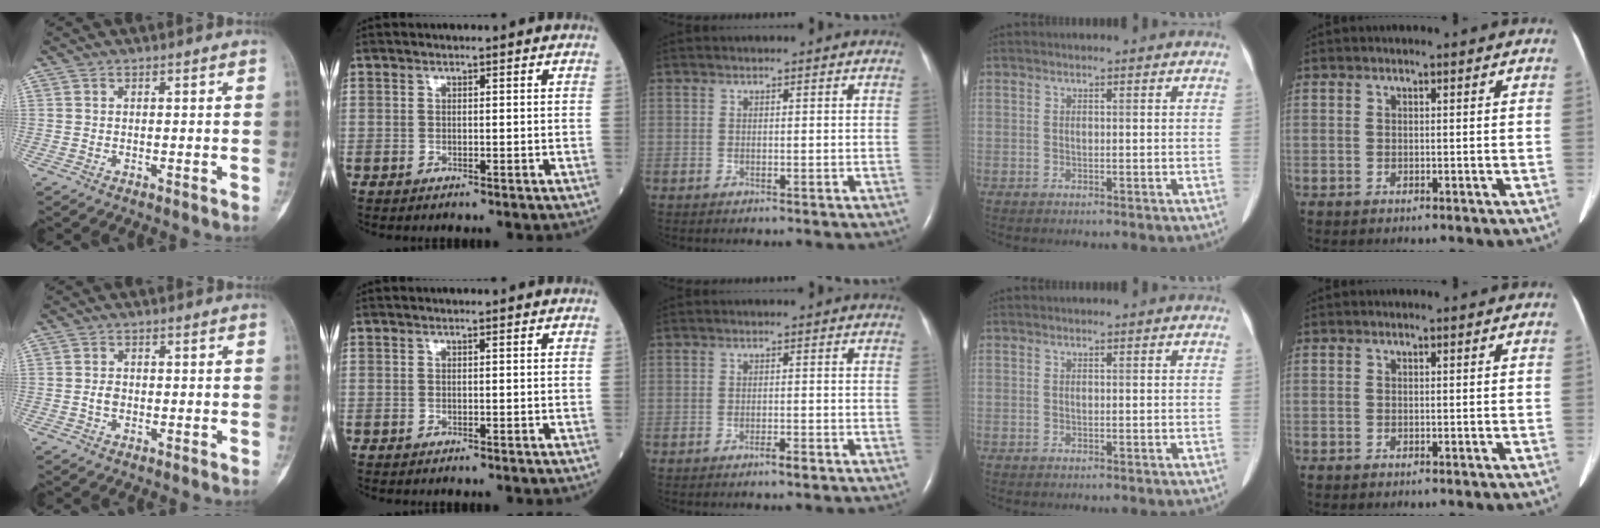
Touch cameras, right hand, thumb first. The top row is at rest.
{"thumb": {"total": 1.7, "force": [-0.3, 1.2, 1.2], "torque": [-0.021, 0.004, -0.008]}, "middle": {"total": 1.5, "force": [-1.1, 0.1, 1.1], "torque": [-0.021, -0.001, -0.016]}}